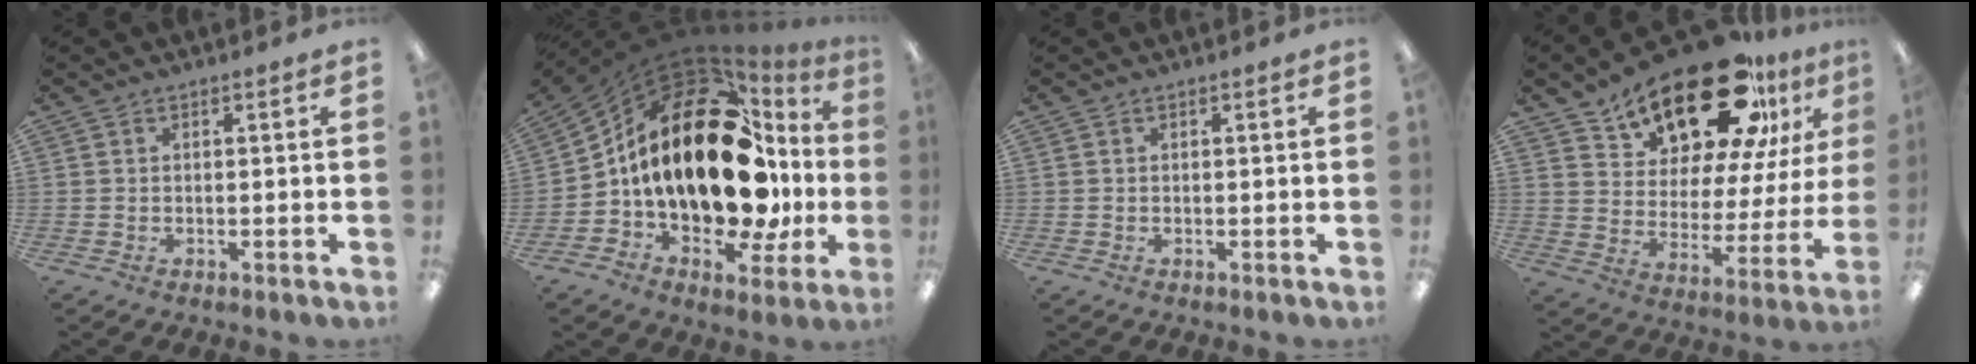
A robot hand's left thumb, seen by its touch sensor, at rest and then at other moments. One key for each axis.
{"total": 27.5, "fx": 3.9, "fy": 14.0, "fz": 23.4, "tx": -0.454, "ty": -0.025, "tz": 0.064}
{"total": 0.0}
{"total": 23.2, "fx": 18.6, "fy": 8.5, "fz": 10.9, "tx": -0.171, "ty": -0.129, "tz": 0.317}